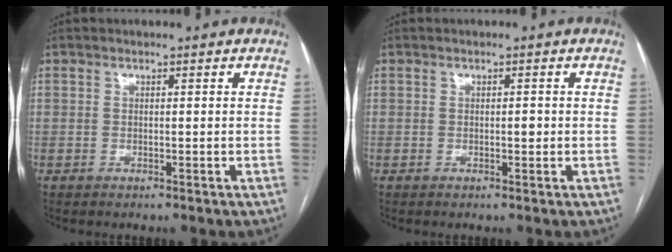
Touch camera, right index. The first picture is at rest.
{"total": 0.9, "force": [-0.1, 0.4, 0.8], "torque": [-0.011, 0.001, -0.002]}